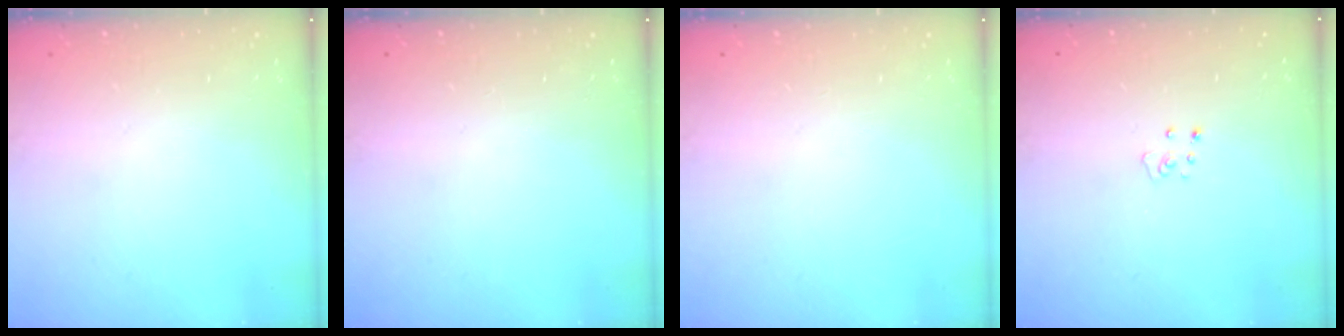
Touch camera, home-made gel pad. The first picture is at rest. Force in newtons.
{"total": 0.0}
{"total": 0.0}
{"total": 3.1, "press": 3.1, "slide": 0.2}